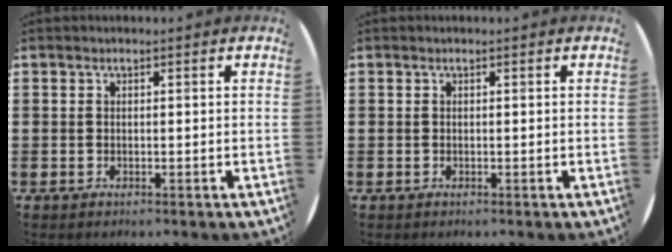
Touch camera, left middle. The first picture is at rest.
{"total": 0.0}